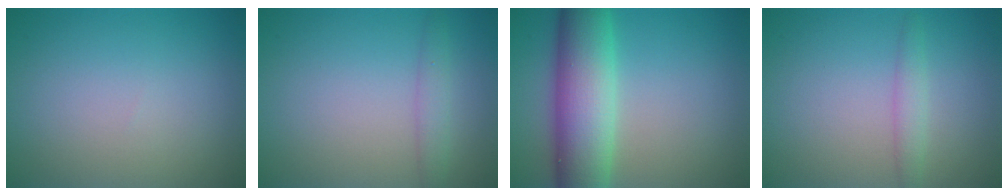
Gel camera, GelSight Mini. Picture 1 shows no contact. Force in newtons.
{"total": 1.7, "press": 1.7, "slide": 0.1}
{"total": 9.2, "press": 9.2, "slide": 0.3}
{"total": 1.5, "press": 1.5, "slide": 0.2}